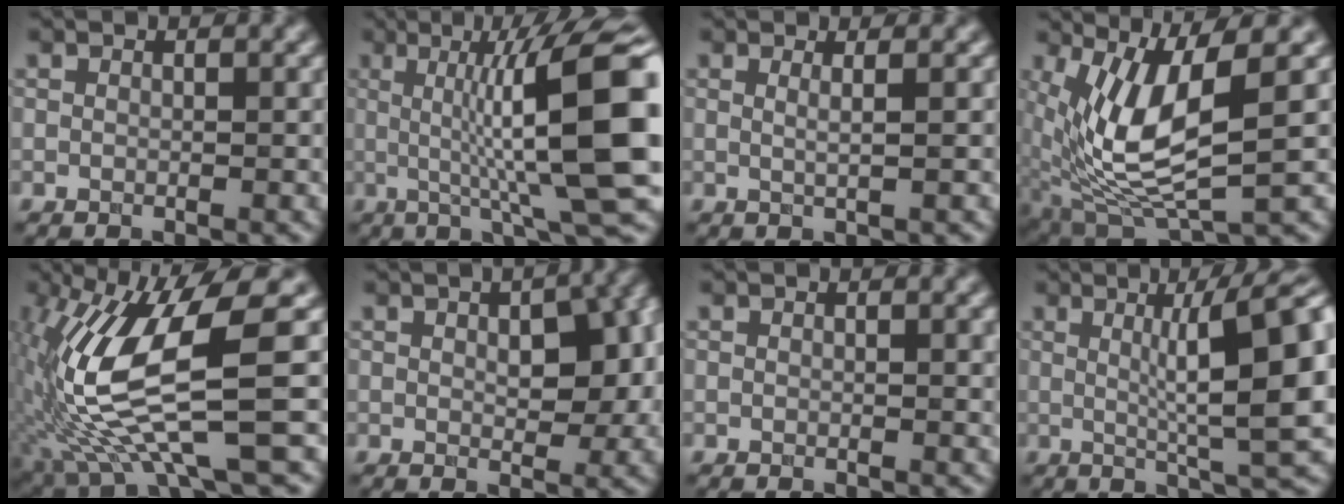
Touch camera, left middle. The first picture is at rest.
{"total": 12.9, "force": [0.9, 2.5, 12.7], "torque": [-0.169, 0.012, 0.018]}
{"total": 1.4, "force": [0.5, 0.5, 1.2], "torque": [-0.020, -0.001, -0.006]}
{"total": 9.5, "force": [0.7, 3.2, 8.9], "torque": [-0.194, -0.018, 0.022]}
{"total": 12.5, "force": [-0.9, 3.1, 12.1], "torque": [-0.247, -0.015, -0.002]}
{"total": 7.3, "force": [0.9, 3.6, 6.3], "torque": [-0.074, 0.006, 0.025]}
{"total": 1.1, "force": [0.1, 0.3, 1.0], "torque": [-0.009, 0.002, 0.000]}
{"total": 11.2, "force": [1.6, 2.1, 10.9], "torque": [-0.125, 0.010, 0.026]}